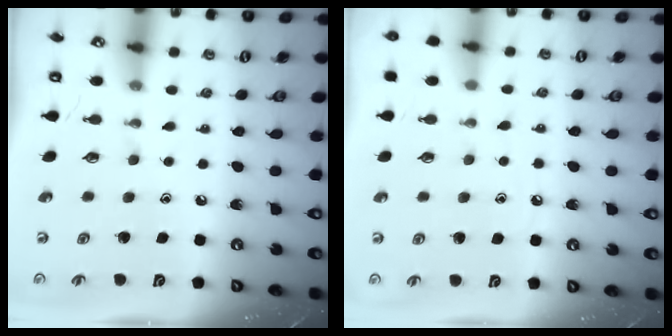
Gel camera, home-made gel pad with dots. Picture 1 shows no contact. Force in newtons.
{"total": 7.5, "press": 7.5, "slide": 0.9}